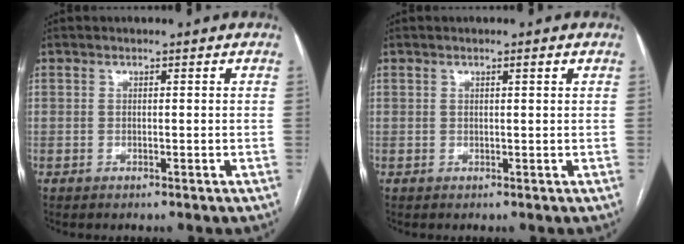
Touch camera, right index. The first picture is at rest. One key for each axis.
{"total": 1.1, "fx": 0.5, "fy": 0.0, "fz": 0.9, "tx": -0.014, "ty": 0.001, "tz": 0.007}